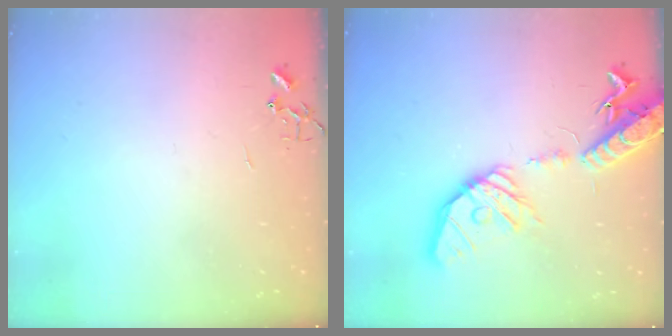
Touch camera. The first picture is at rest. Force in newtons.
{"total": 22.7, "press": 22.4, "slide": 3.7}